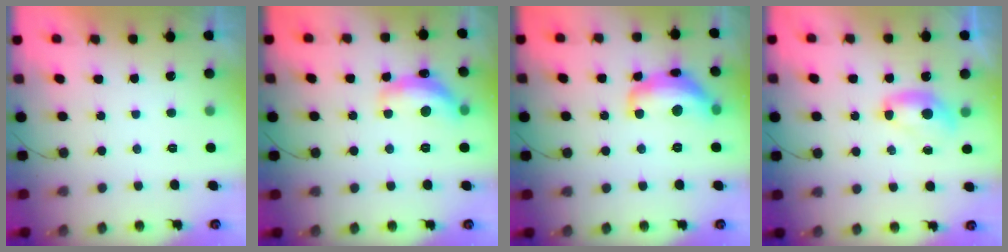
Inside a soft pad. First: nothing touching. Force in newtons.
{"total": 13.4, "press": 13.3, "slide": 0.7}
{"total": 14.9, "press": 14.8, "slide": 0.9}
{"total": 6.9, "press": 6.9, "slide": 0.4}